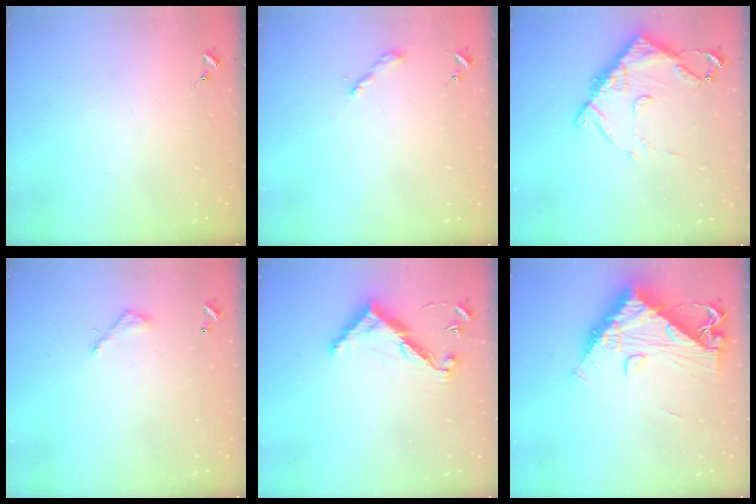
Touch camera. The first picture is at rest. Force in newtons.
{"total": 2.2, "press": 2.2, "slide": 0.2}
{"total": 11.5, "press": 11.5, "slide": 1.1}
{"total": 4.1, "press": 4.1, "slide": 0.3}
{"total": 10.6, "press": 10.6, "slide": 0.4}
{"total": 15.5, "press": 15.5, "slide": 1.5}